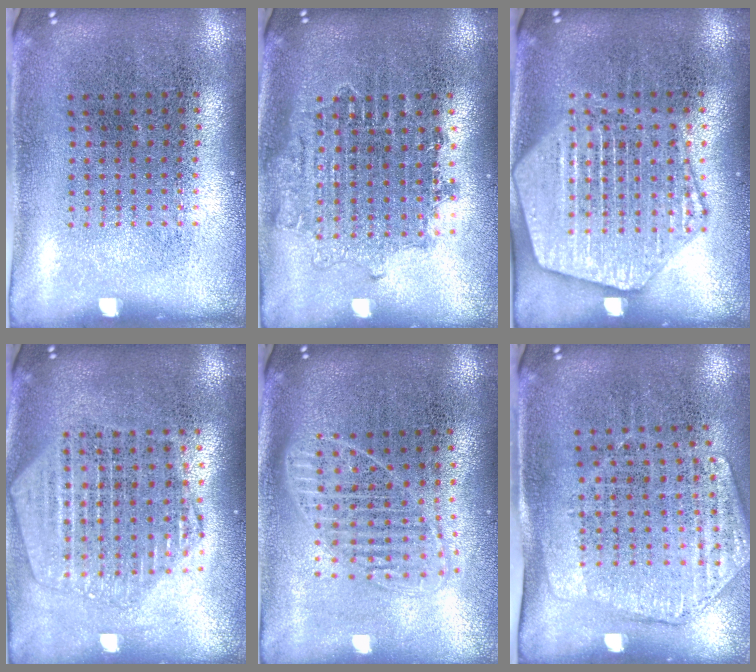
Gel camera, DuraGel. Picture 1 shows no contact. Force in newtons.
{"total": 1.5, "press": 1.2, "slide": 0.8}
{"total": 3.9, "press": 3.8, "slide": 0.4}
{"total": 2.2, "press": 2.0, "slide": 1.0}
{"total": 1.8, "press": 1.6, "slide": 1.0}
{"total": 1.7, "press": 1.4, "slide": 0.9}